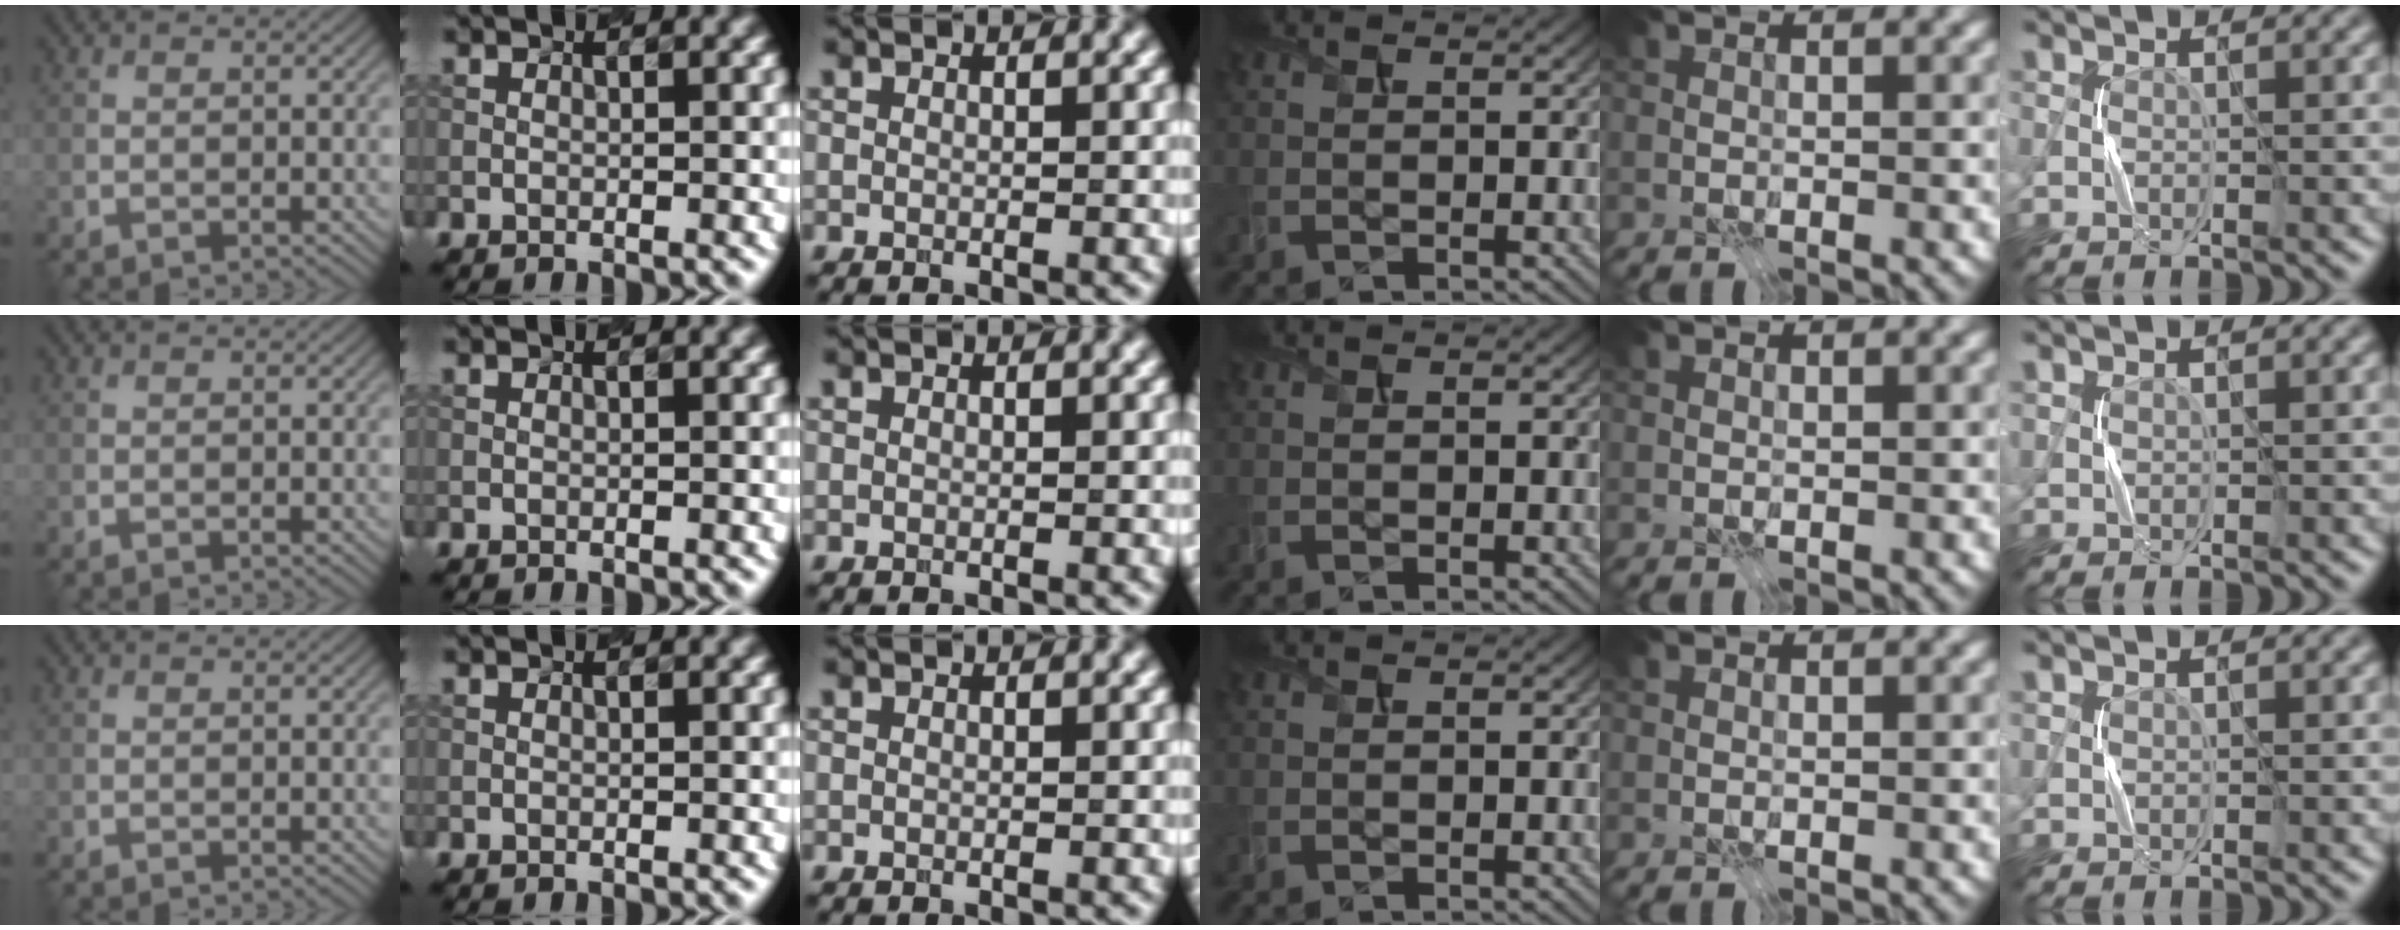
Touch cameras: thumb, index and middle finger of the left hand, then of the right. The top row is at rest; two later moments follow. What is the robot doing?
{"motion": "press", "object": "gel pad"}